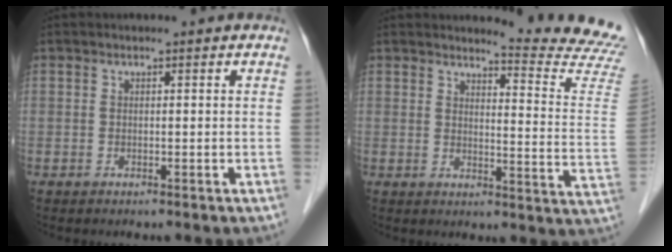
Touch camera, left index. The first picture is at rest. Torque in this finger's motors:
{"motor_torque": [0.26, -0.71, 0.08, 0.00]}